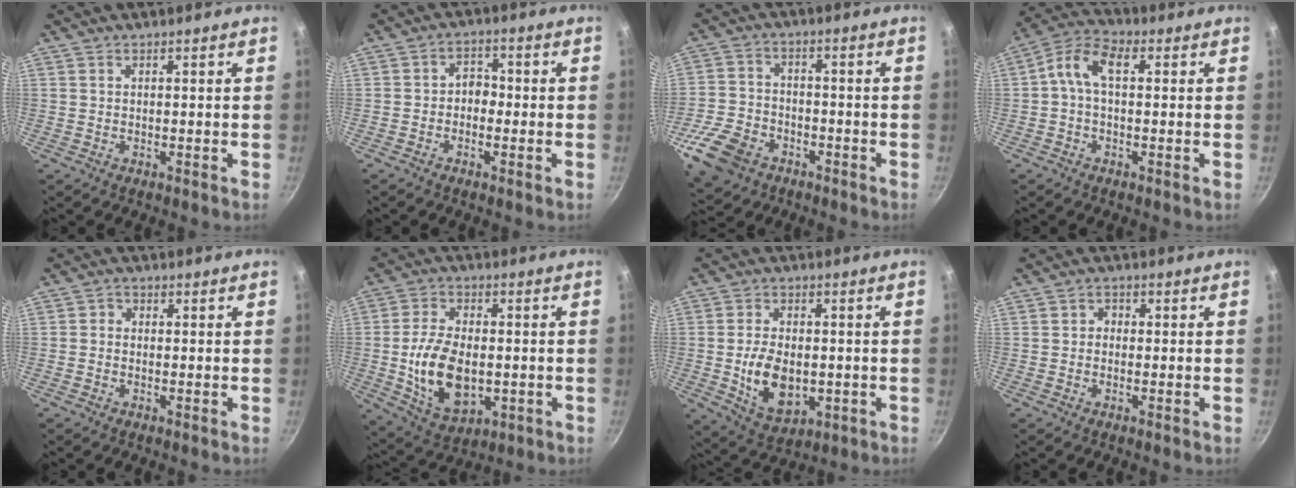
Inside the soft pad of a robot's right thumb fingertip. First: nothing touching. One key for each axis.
{"total": 3.6, "fx": -0.9, "fy": 2.7, "fz": 2.2, "tx": -0.021, "ty": 0.017, "tz": -0.022}
{"total": 13.0, "fx": -6.5, "fy": 9.0, "fz": 6.7, "tx": -0.130, "ty": 0.032, "tz": -0.124}
{"total": 7.4, "fx": 0.8, "fy": 4.3, "fz": 5.9, "tx": -0.116, "ty": 0.028, "tz": -0.001}
{"total": 1.6, "fx": -0.5, "fy": 1.4, "fz": 0.8, "tx": -0.013, "ty": 0.009, "tz": -0.015}
{"total": 14.3, "fx": -1.6, "fy": 8.7, "fz": 11.2, "tx": -0.195, "ty": 0.002, "tz": -0.017}
{"total": 11.2, "fx": -1.4, "fy": 7.2, "fz": 8.5, "tx": -0.135, "ty": -0.002, "tz": -0.012}
{"total": 1.7, "fx": -0.3, "fy": 1.5, "fz": 0.7, "tx": -0.004, "ty": 0.006, "tz": -0.011}